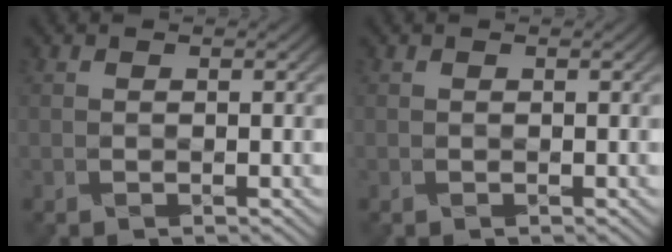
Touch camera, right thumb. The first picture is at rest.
{"total": 0.0}